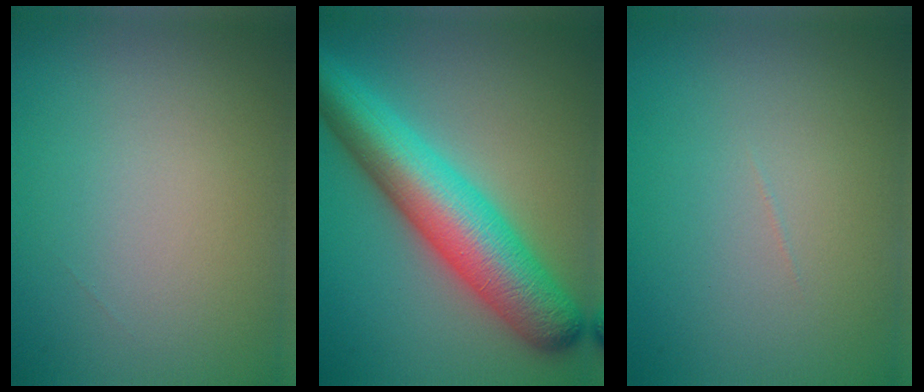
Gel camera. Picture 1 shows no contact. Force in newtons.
{"total": 9.6, "press": 9.6, "slide": 0.1}
{"total": 0.0}